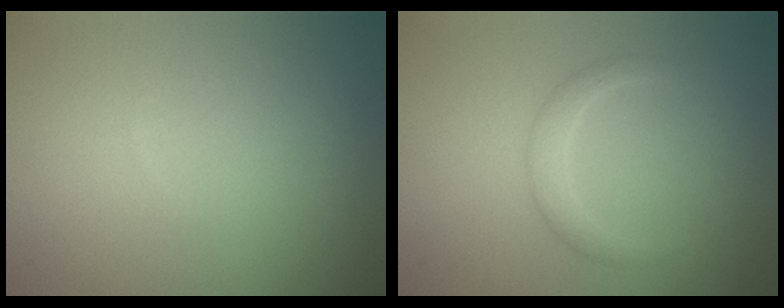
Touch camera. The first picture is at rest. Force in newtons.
{"total": 1.5, "press": 1.5, "slide": 0.1}